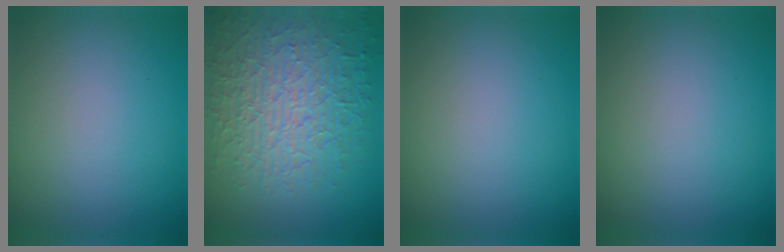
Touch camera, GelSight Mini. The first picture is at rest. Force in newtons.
{"total": 9.0, "press": 6.3, "slide": 6.4}
{"total": 0.0}
{"total": 0.0}